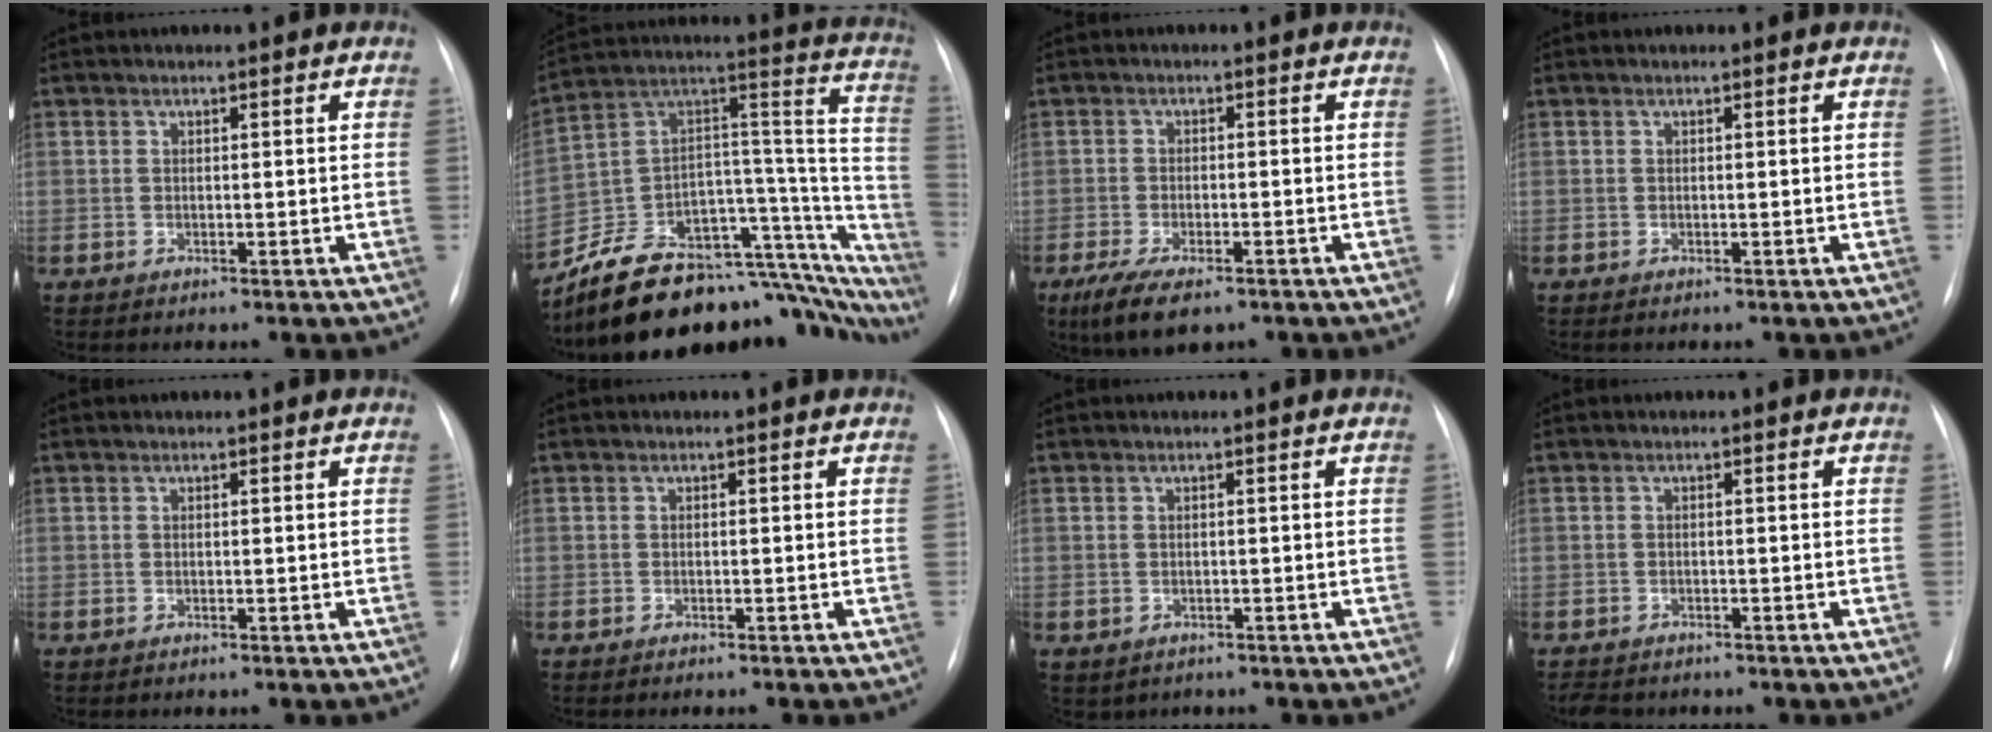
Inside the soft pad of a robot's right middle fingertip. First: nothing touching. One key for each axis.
{"total": 34.2, "fx": -28.6, "fy": 12.6, "fz": 13.9, "tx": -0.143, "ty": 0.039, "tz": -0.390}
{"total": 7.9, "fx": -5.3, "fy": 2.6, "fz": 5.2, "tx": -0.095, "ty": -0.017, "tz": -0.084}
{"total": 0.0}
{"total": 0.0}
{"total": 1.3, "fx": -1.0, "fy": -0.1, "fz": 0.7, "tx": -0.009, "ty": -0.002, "tz": -0.011}
{"total": 1.7, "fx": -1.0, "fy": 1.4, "fz": 0.3, "tx": -0.007, "ty": 0.001, "tz": -0.007}
{"total": 3.6, "fx": -3.1, "fy": 1.5, "fz": 0.9, "tx": -0.013, "ty": -0.005, "tz": -0.044}